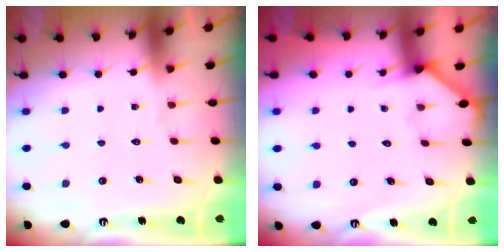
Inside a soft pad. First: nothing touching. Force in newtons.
{"total": 1.4, "press": 1.4, "slide": 0.1}